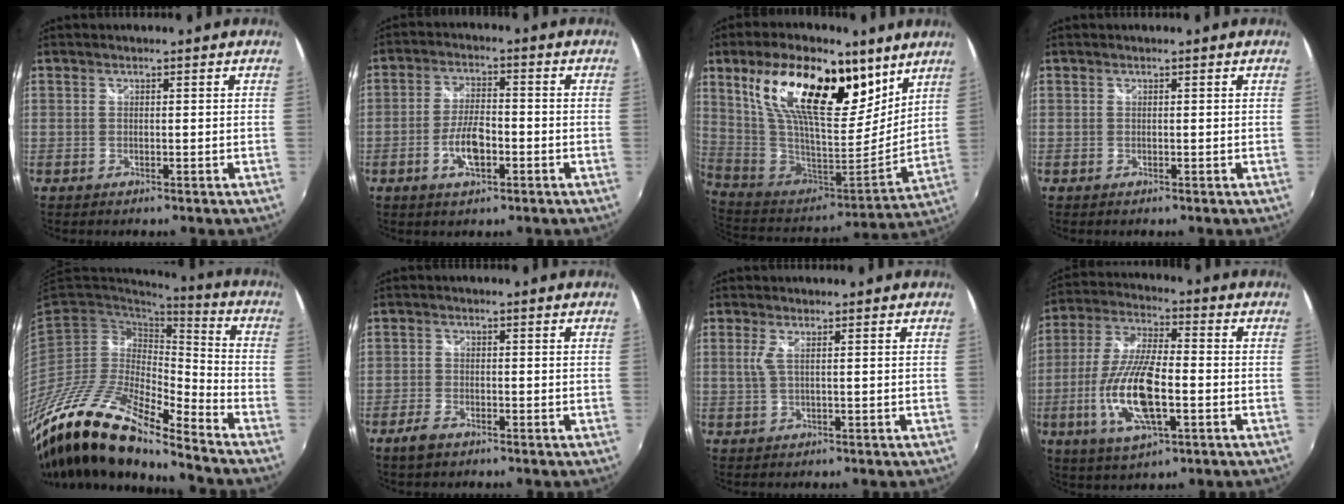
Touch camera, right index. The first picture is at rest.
{"total": 6.8, "force": [-2.6, 2.7, 5.7], "torque": [-0.117, 0.002, -0.046]}
{"total": 26.4, "force": [13.0, 12.2, 19.4], "torque": [-0.369, 0.028, 0.236]}
{"total": 0.0}
{"total": 20.7, "force": [-15.9, 4.7, 12.5], "torque": [-0.228, -0.031, -0.309]}
{"total": 3.6, "force": [-2.6, 1.6, 1.8], "torque": [-0.051, -0.003, -0.052]}
{"total": 1.8, "force": [0.3, -0.1, 1.8], "torque": [-0.035, 0.000, 0.005]}
{"total": 15.4, "force": [-4.1, 5.0, 14.0], "torque": [-0.291, -0.010, -0.078]}